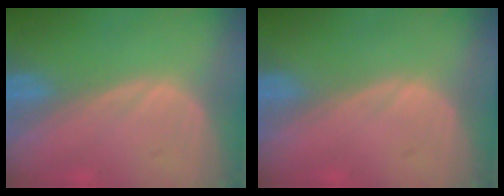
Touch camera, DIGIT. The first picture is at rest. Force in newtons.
{"total": 0.0}